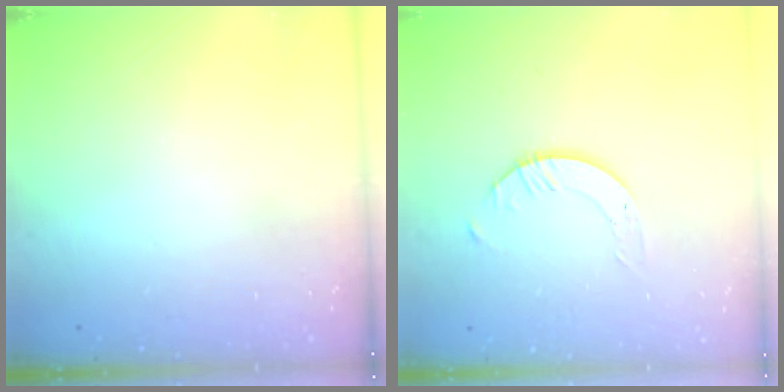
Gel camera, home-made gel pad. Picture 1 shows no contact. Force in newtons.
{"total": 2.7, "press": 2.7, "slide": 0.2}